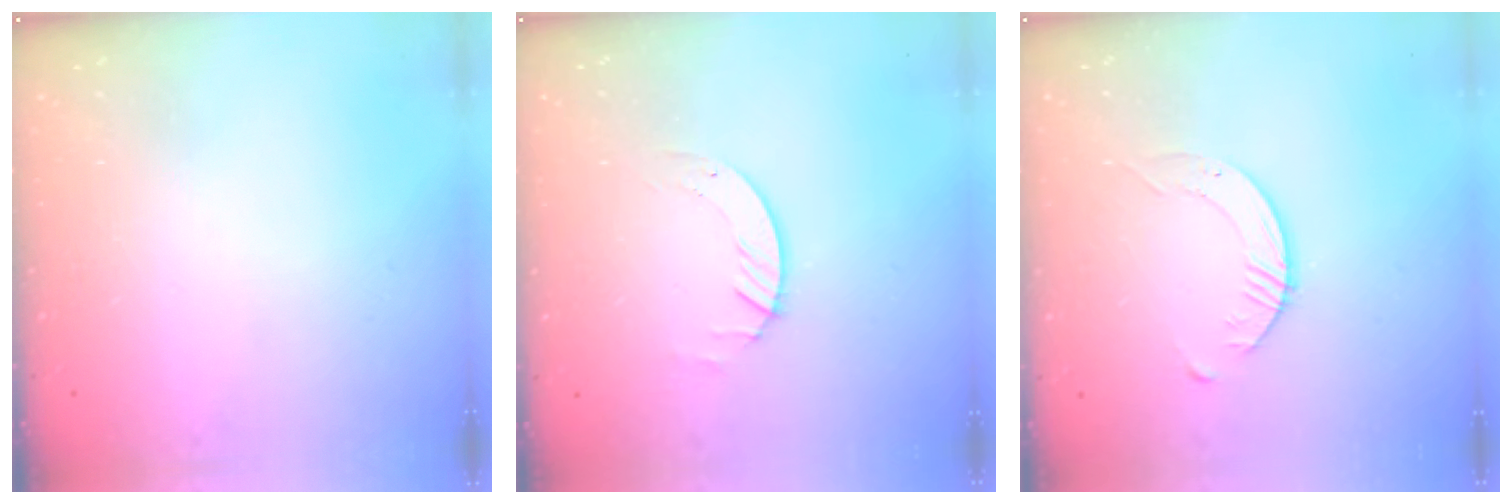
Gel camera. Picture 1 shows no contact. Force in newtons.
{"total": 2.0, "press": 2.0, "slide": 0.2}
{"total": 3.1, "press": 3.1, "slide": 0.4}